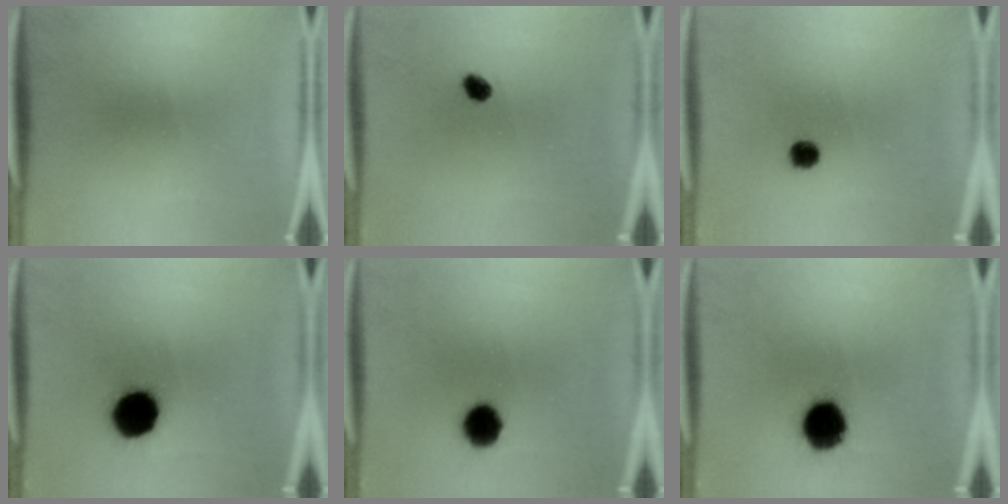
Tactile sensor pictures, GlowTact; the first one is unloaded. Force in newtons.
{"total": 2.2}
{"total": 2.8}
{"total": 12.6}
{"total": 7.2}
{"total": 11.5}